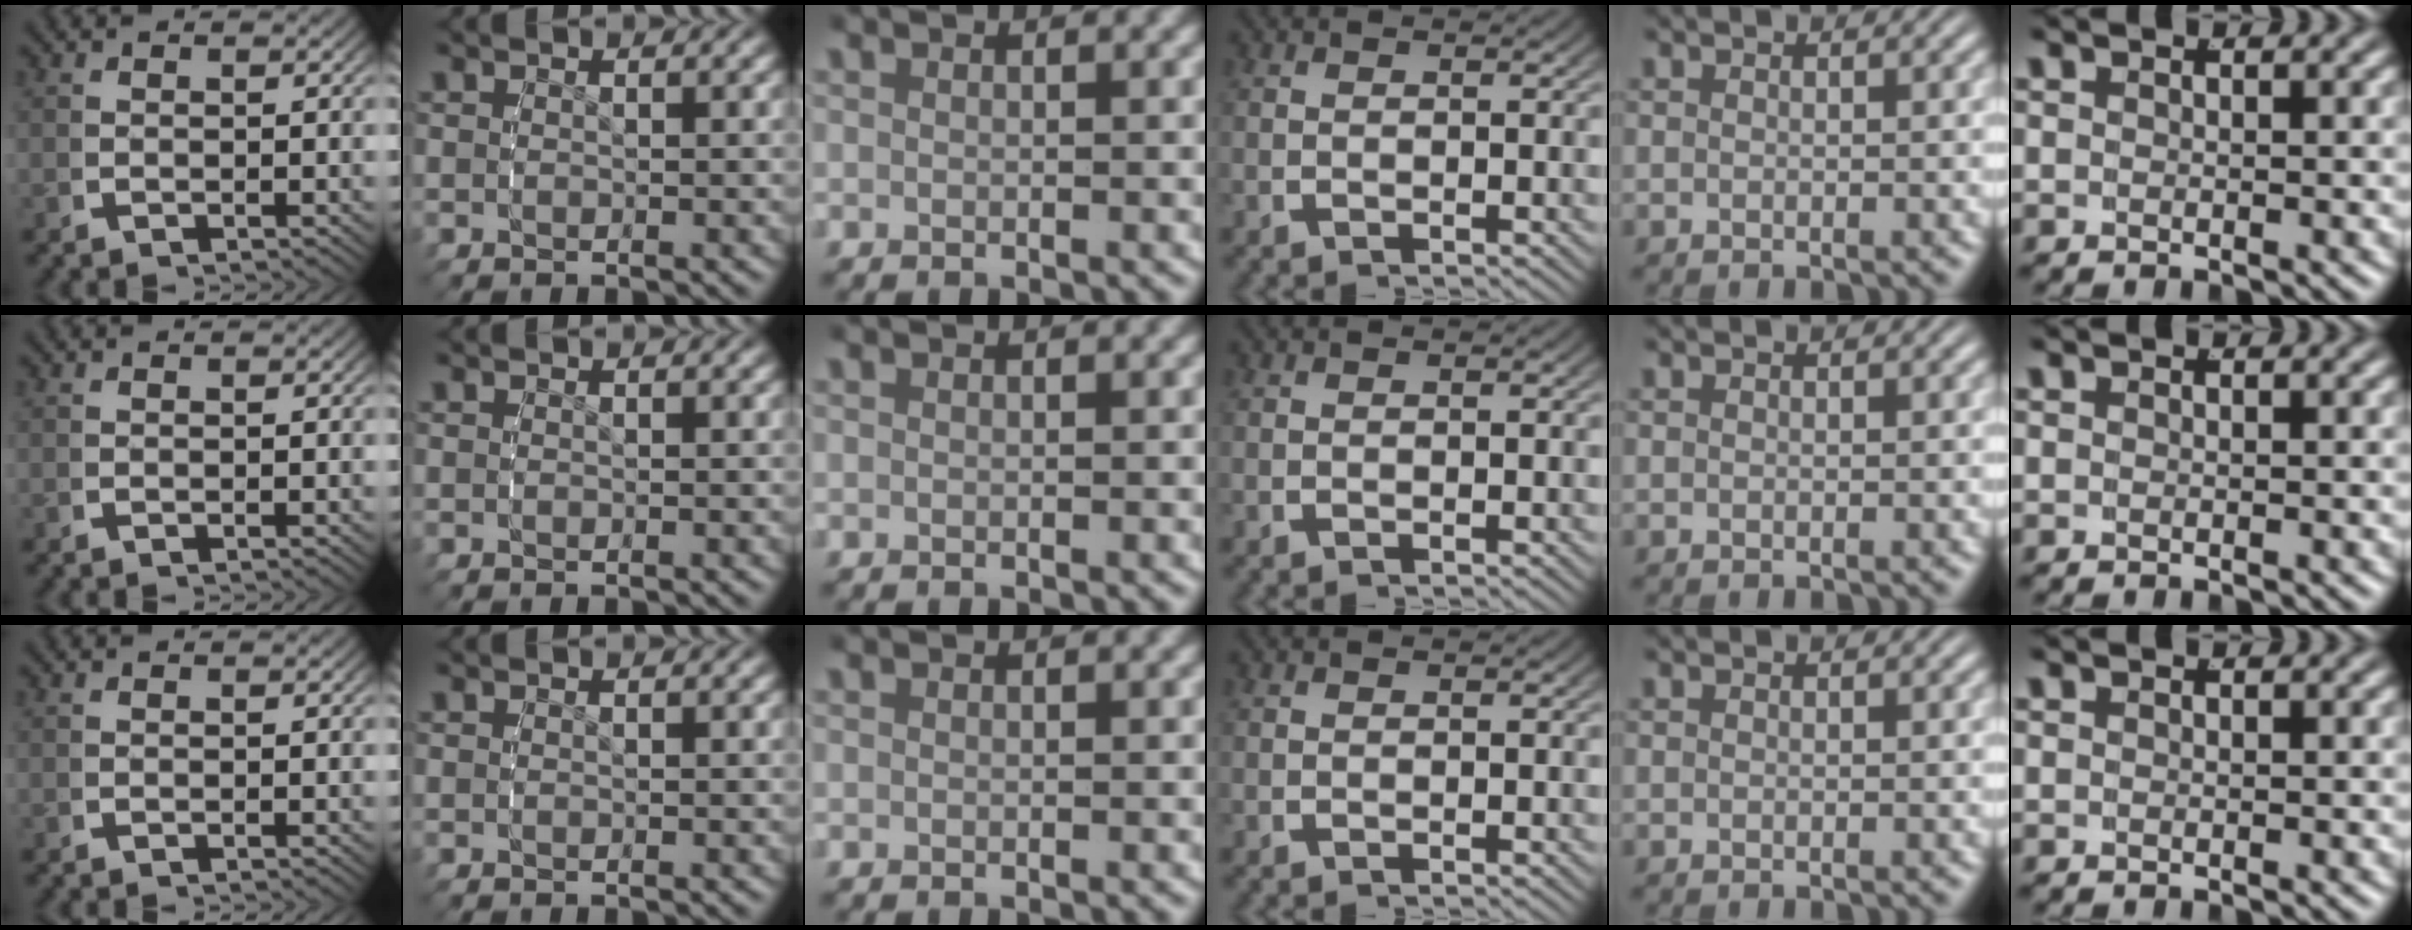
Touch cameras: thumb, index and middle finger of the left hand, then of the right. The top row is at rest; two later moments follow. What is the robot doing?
{"motion": "reach", "object": "bowl"}